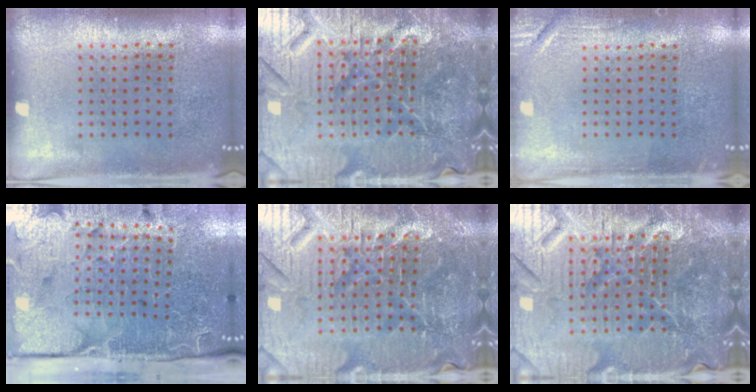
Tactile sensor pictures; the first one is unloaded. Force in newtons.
{"total": 7.1, "press": 6.3, "slide": 3.2}
{"total": 1.8, "press": 1.8, "slide": 0.3}
{"total": 5.0, "press": 4.0, "slide": 3.1}
{"total": 5.6, "press": 5.3, "slide": 1.8}
{"total": 7.2, "press": 6.4, "slide": 3.3}